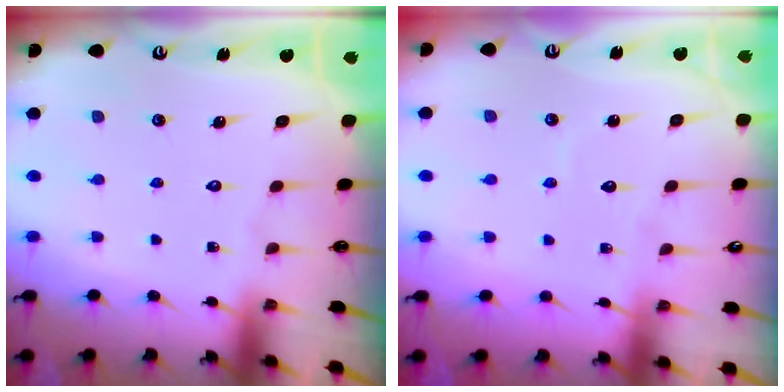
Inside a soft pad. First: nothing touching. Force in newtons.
{"total": 3.5, "press": 3.4, "slide": 0.4}